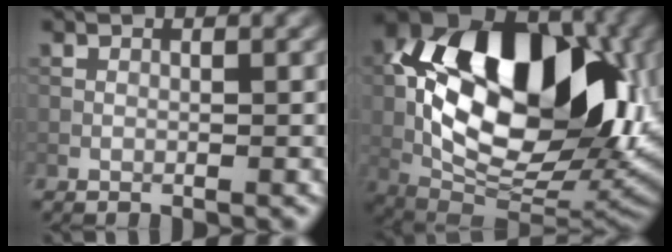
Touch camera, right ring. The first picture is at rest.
{"total": 18.6, "force": [3.4, 10.7, 14.7], "torque": [-0.237, 0.027, 0.047]}